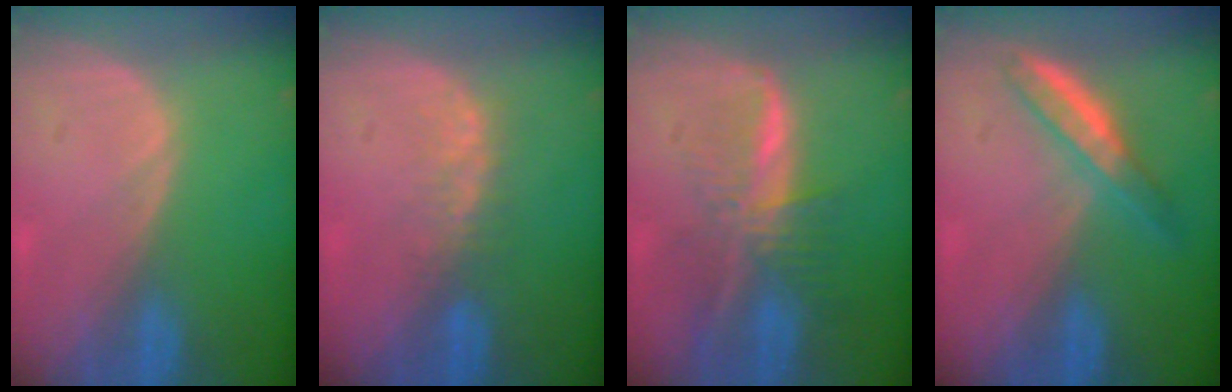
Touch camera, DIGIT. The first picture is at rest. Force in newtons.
{"total": 3.1, "press": 2.7, "slide": 1.5}
{"total": 8.1, "press": 6.8, "slide": 4.3}
{"total": 4.9, "press": 4.5, "slide": 2.0}